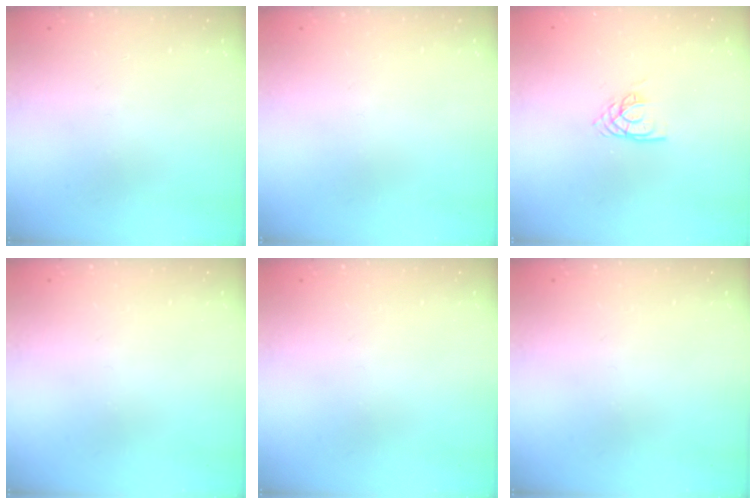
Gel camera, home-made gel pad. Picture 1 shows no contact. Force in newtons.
{"total": 0.0}
{"total": 5.1, "press": 5.1, "slide": 0.4}
{"total": 0.0}
{"total": 0.0}
{"total": 0.0}